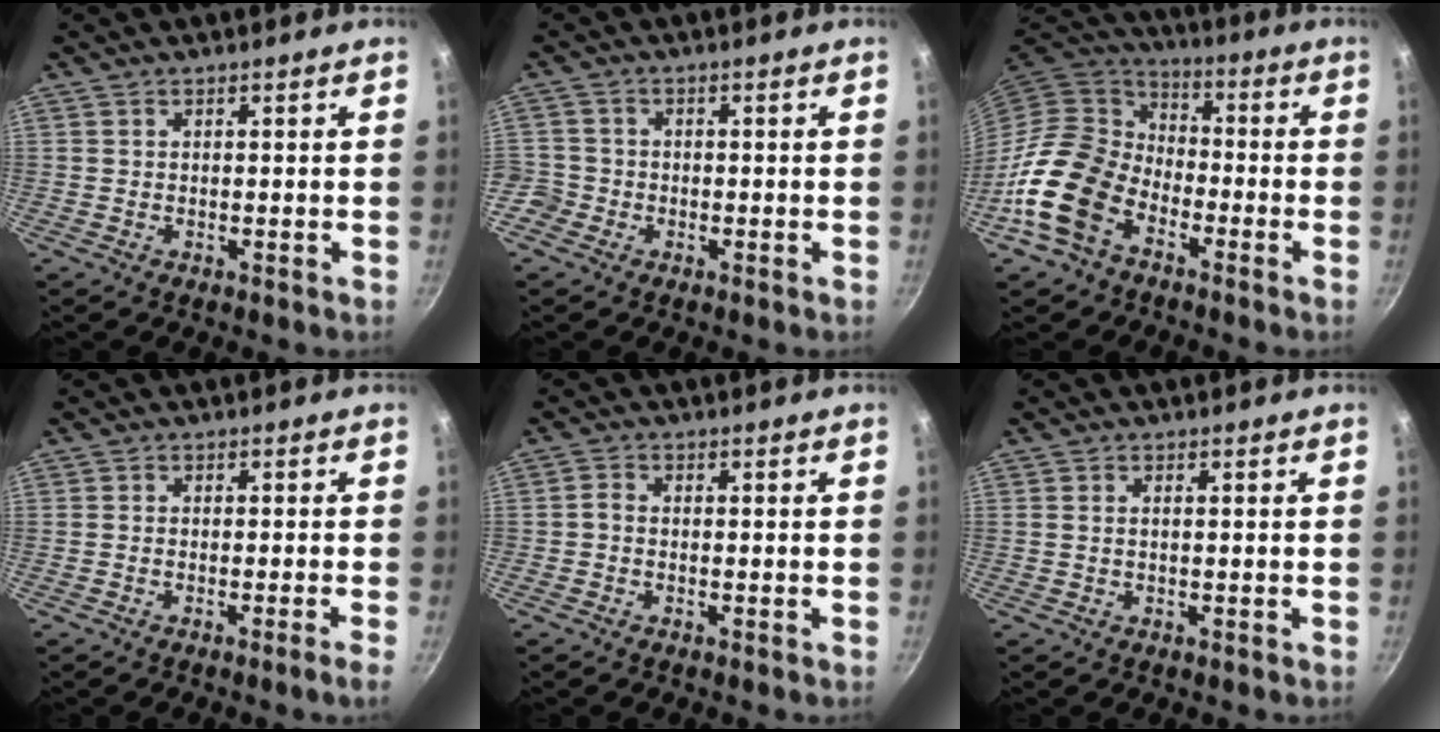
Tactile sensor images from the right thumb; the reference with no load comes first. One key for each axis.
{"total": 4.7, "fx": -2.3, "fy": 4.0, "fz": 1.0, "tx": -0.019, "ty": 0.027, "tz": -0.047}
{"total": 16.2, "fx": -7.4, "fy": 10.9, "fz": 9.4, "tx": -0.152, "ty": 0.049, "tz": -0.163}
{"total": 2.0, "fx": -1.2, "fy": -0.4, "fz": 1.5, "tx": -0.039, "ty": 0.010, "tz": -0.023}
{"total": 1.4, "fx": -0.7, "fy": 0.7, "fz": 1.0, "tx": -0.033, "ty": 0.010, "tz": -0.019}
{"total": 0.7, "fx": 0.0, "fy": 0.2, "fz": 0.7, "tx": -0.017, "ty": 0.004, "tz": -0.002}